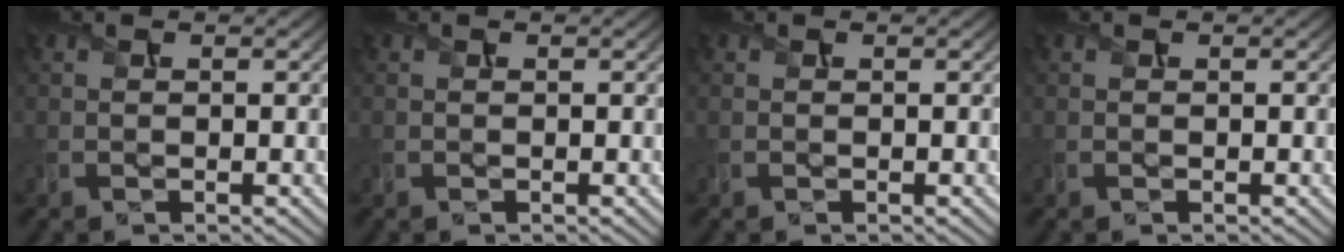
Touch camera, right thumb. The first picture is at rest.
{"total": 0.0}
{"total": 0.0}
{"total": 0.0}